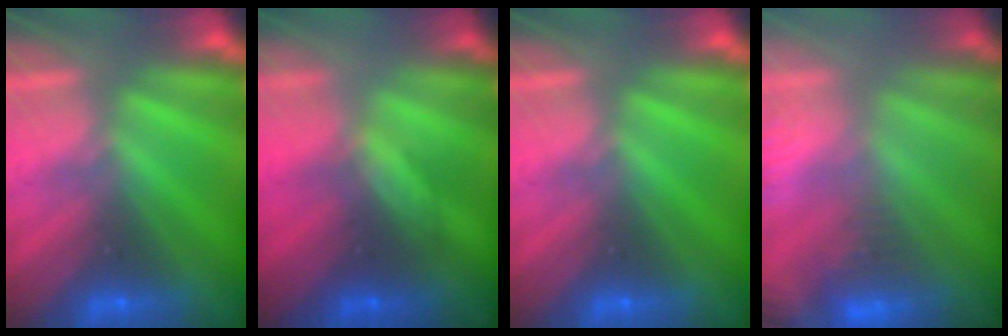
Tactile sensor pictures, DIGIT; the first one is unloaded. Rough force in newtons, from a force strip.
{"total": 1.6}
{"total": 0.0}
{"total": 5.2}